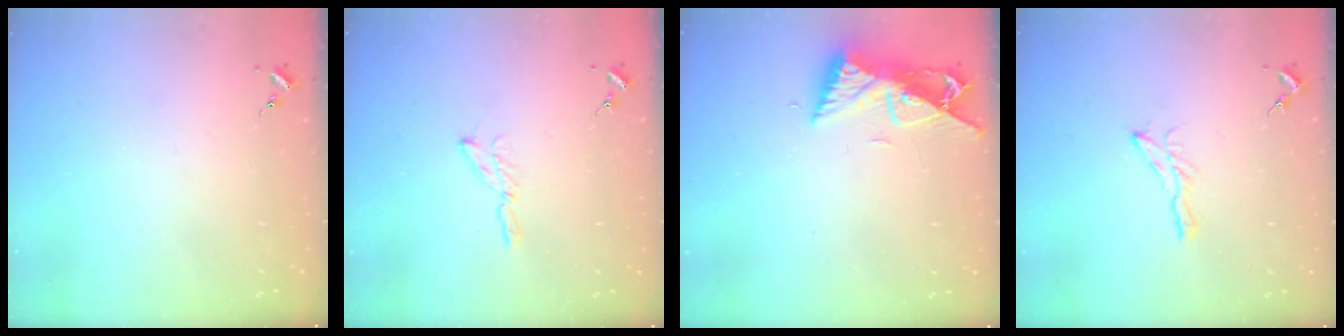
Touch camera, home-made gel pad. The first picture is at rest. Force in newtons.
{"total": 3.9, "press": 3.9, "slide": 0.4}
{"total": 9.7, "press": 9.7, "slide": 1.0}
{"total": 6.0, "press": 6.0, "slide": 0.2}